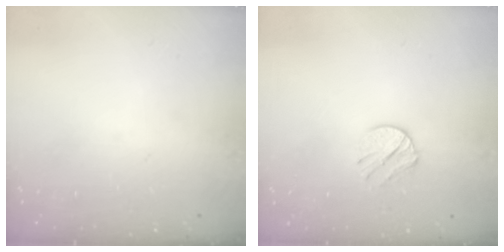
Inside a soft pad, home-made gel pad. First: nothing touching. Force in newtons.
{"total": 7.5, "press": 7.5, "slide": 1.1}